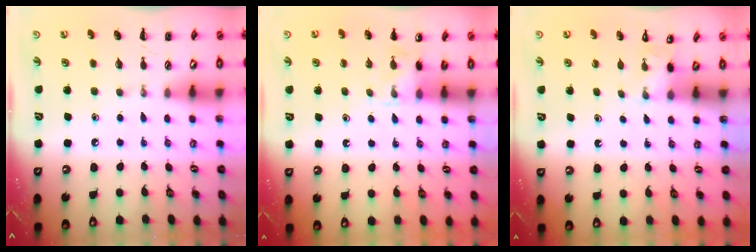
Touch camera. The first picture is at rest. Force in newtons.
{"total": 6.0, "press": 5.8, "slide": 1.5}
{"total": 2.2, "press": 2.1, "slide": 0.7}